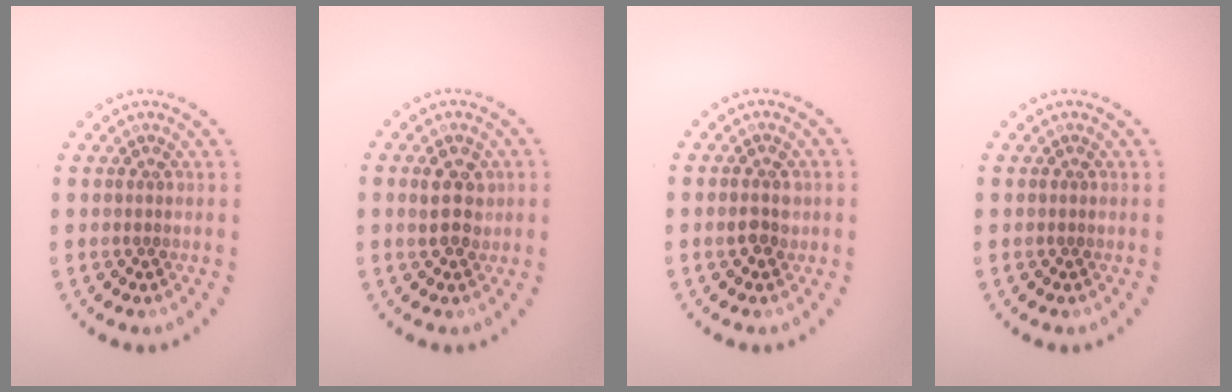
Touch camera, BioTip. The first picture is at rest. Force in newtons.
{"total": 2.9, "press": 2.8, "slide": 0.3}
{"total": 1.9, "press": 1.9, "slide": 0.0}
{"total": 0.0}